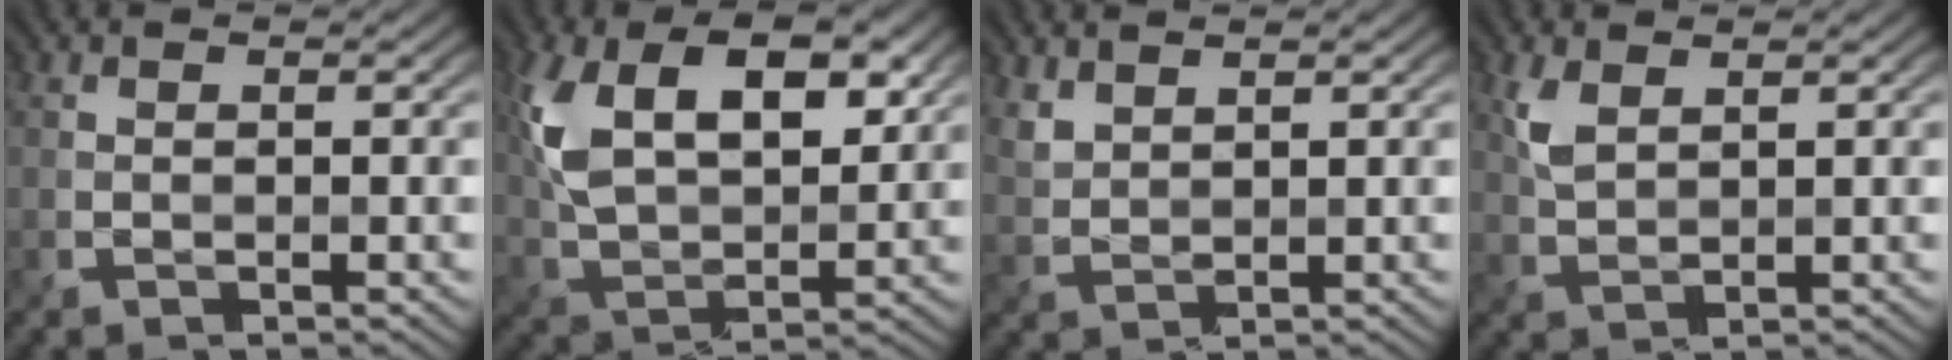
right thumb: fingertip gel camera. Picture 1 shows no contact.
{"total": 11.9, "force": [4.1, 6.5, 9.1], "torque": [-0.190, 0.005, 0.076]}
{"total": 2.3, "force": [2.0, 0.8, 0.8], "torque": [-0.028, -0.001, 0.051]}
{"total": 2.9, "force": [1.6, 1.3, 1.9], "torque": [-0.059, 0.001, 0.039]}